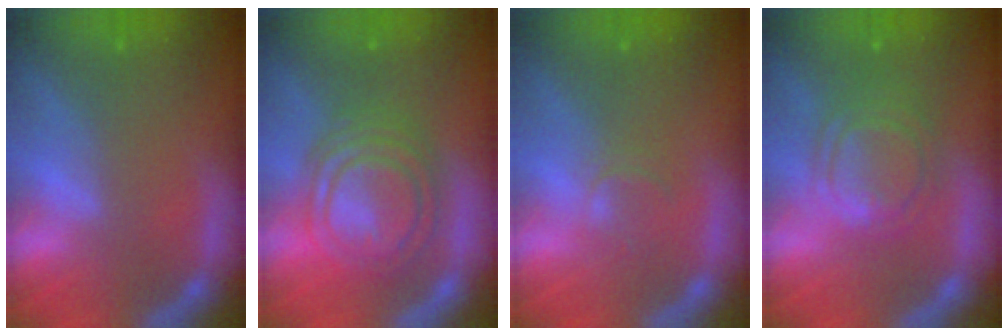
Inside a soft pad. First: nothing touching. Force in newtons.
{"total": 9.5}
{"total": 1.4}
{"total": 6.5}